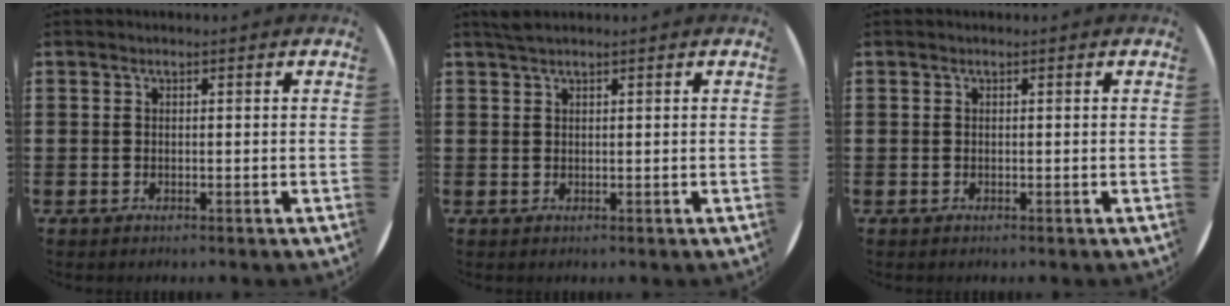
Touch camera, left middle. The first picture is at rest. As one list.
[{"total": 1.1, "force": [1.0, -0.1, 0.5], "torque": [-0.010, 0.002, 0.018]}, {"total": 0.0}]